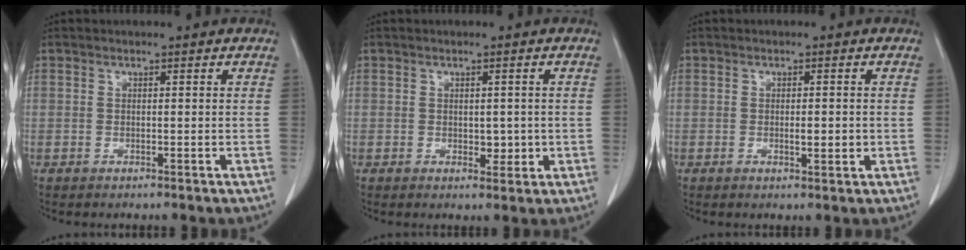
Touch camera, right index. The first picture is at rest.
{"total": 2.4, "force": [-0.2, 1.5, 1.9], "torque": [-0.021, -0.001, 0.003]}
{"total": 2.2, "force": [-0.3, 0.6, 2.1], "torque": [-0.036, -0.002, -0.002]}